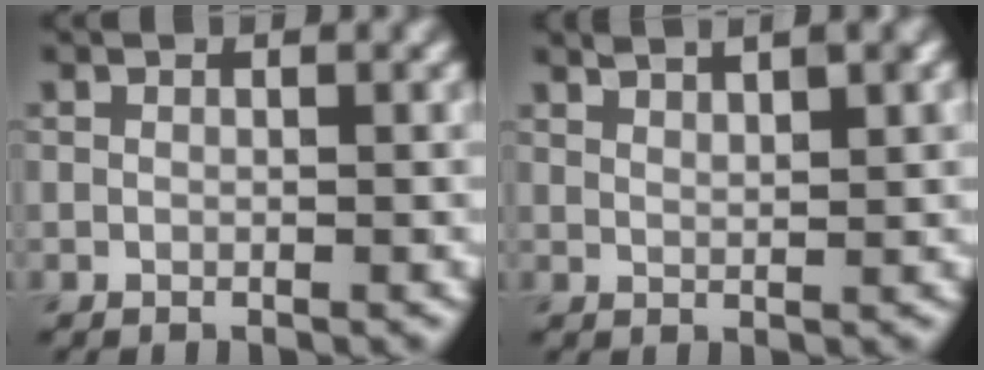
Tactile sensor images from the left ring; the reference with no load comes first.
{"total": 3.4, "force": [2.3, 1.0, 2.3], "torque": [-0.012, 0.010, 0.020]}